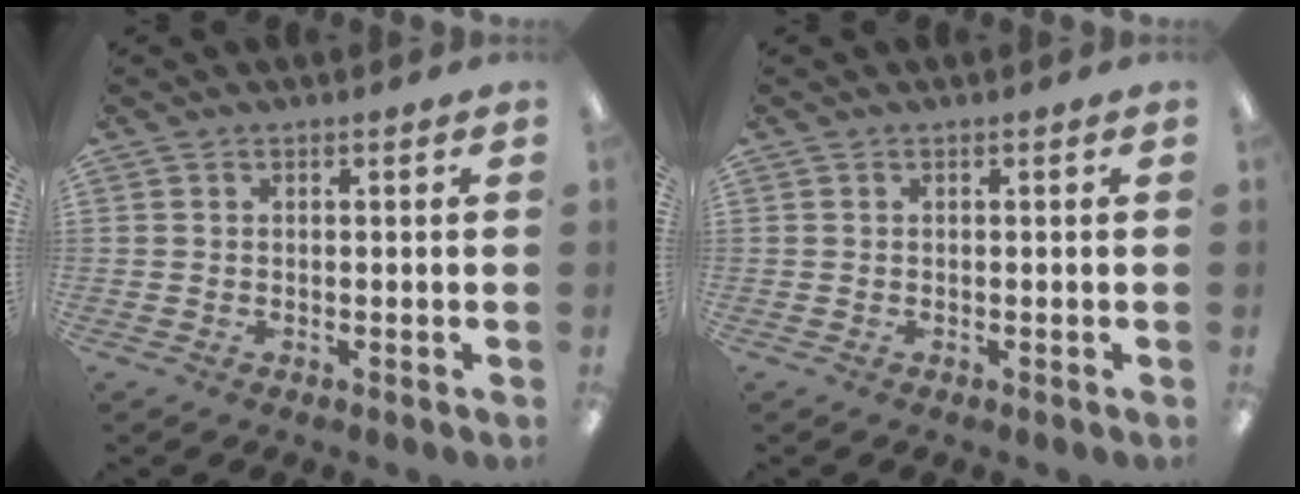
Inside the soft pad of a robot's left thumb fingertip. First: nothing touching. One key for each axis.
{"total": 0.0}